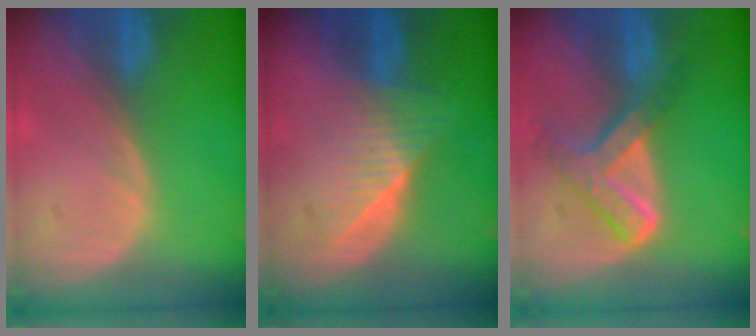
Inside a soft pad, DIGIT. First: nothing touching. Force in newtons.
{"total": 6.4, "press": 6.0, "slide": 2.2}
{"total": 7.6, "press": 6.3, "slide": 4.2}